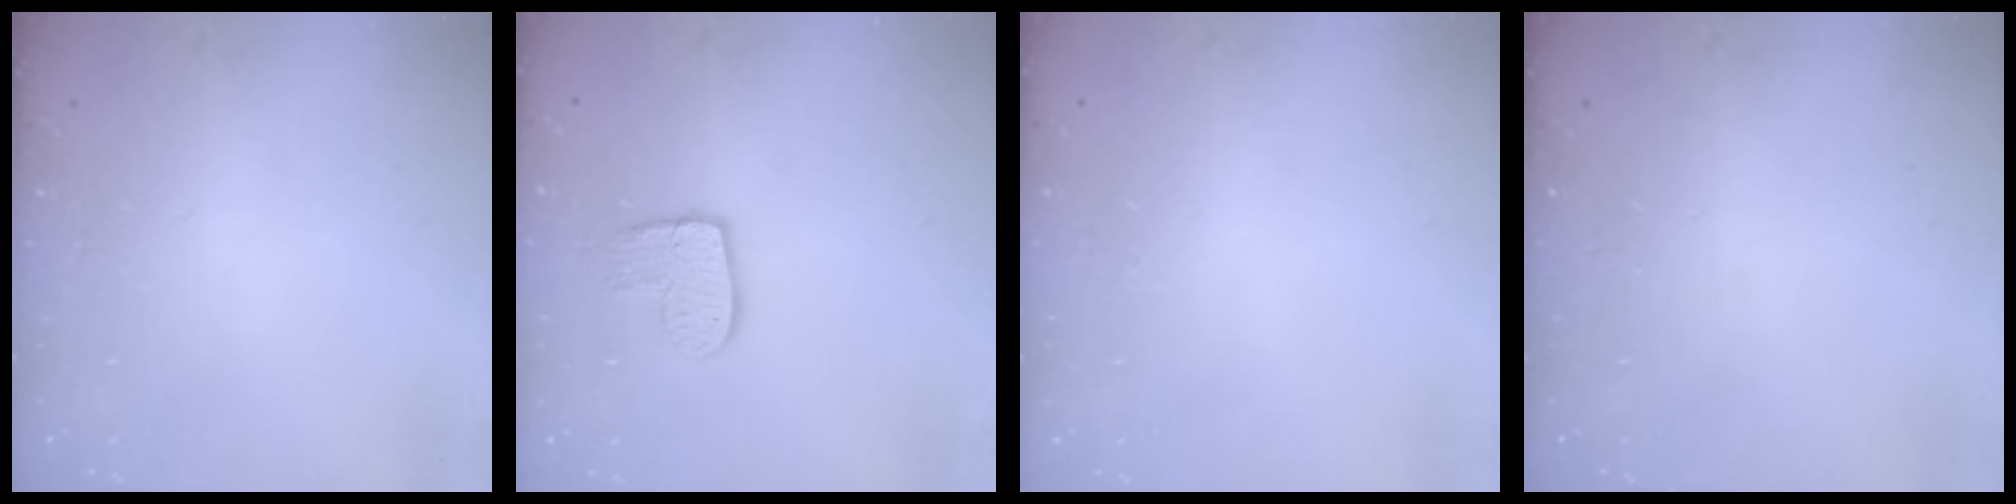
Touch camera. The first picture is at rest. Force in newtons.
{"total": 9.1, "press": 9.0, "slide": 0.7}
{"total": 0.0}
{"total": 0.0}